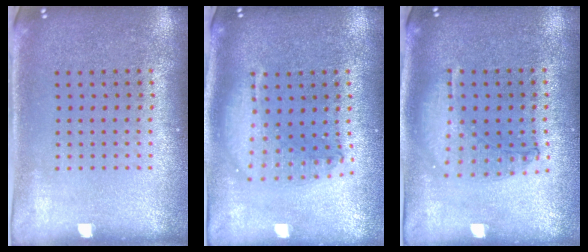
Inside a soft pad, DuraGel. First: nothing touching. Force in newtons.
{"total": 1.8, "press": 1.6, "slide": 1.0}
{"total": 1.0, "press": 0.9, "slide": 0.3}